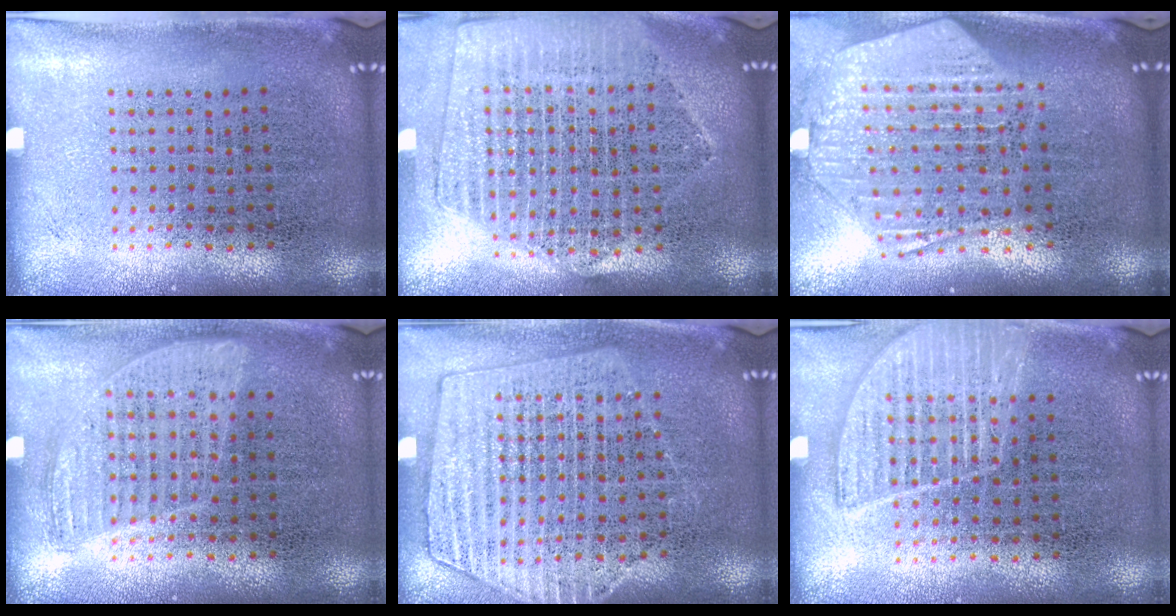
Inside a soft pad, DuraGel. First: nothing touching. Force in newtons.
{"total": 2.1, "press": 1.9, "slide": 0.8}
{"total": 2.8, "press": 2.3, "slide": 1.6}
{"total": 0.8, "press": 0.7, "slide": 0.4}
{"total": 1.4, "press": 1.3, "slide": 0.5}
{"total": 1.4, "press": 1.3, "slide": 0.6}